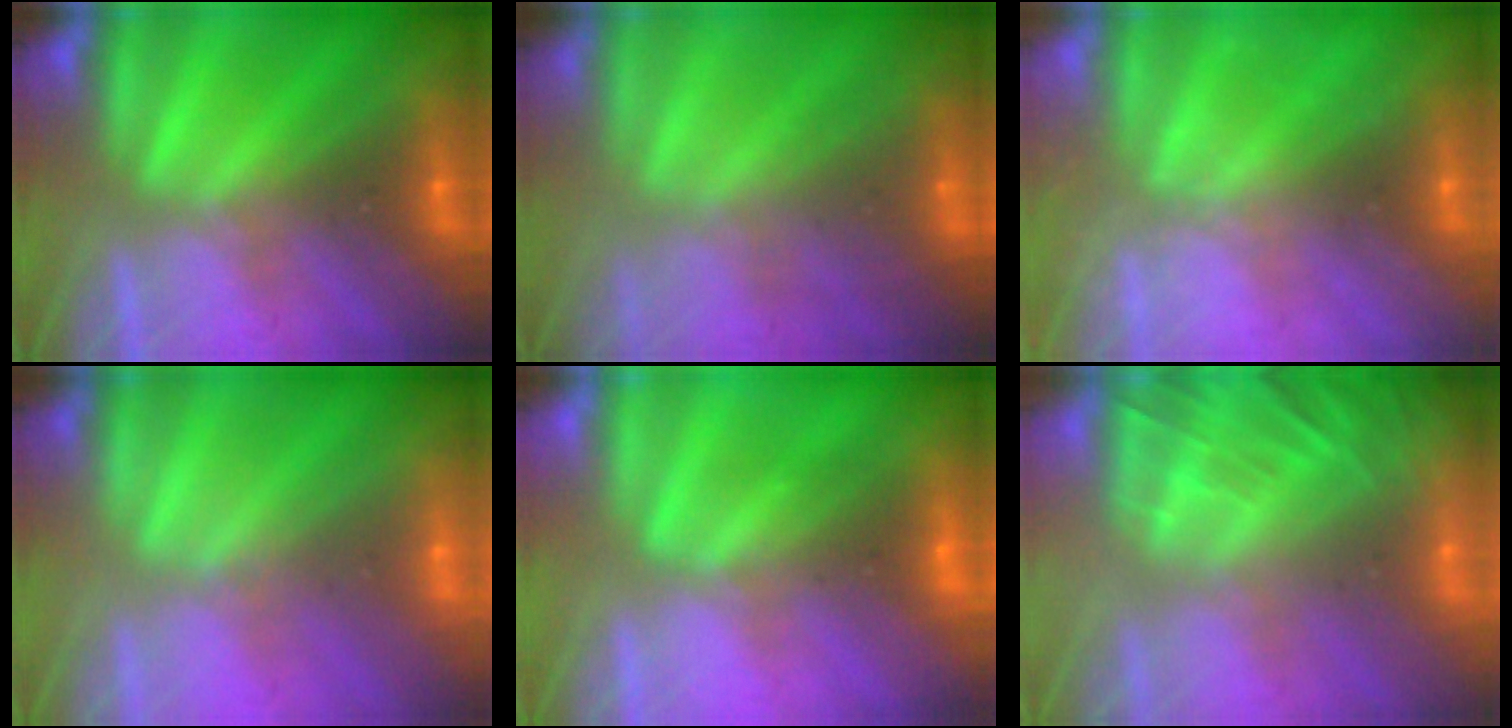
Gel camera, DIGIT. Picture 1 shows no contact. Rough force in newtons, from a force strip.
{"total": 7.0}
{"total": 2.2}
{"total": 1.9}
{"total": 2.7}
{"total": 5.9}